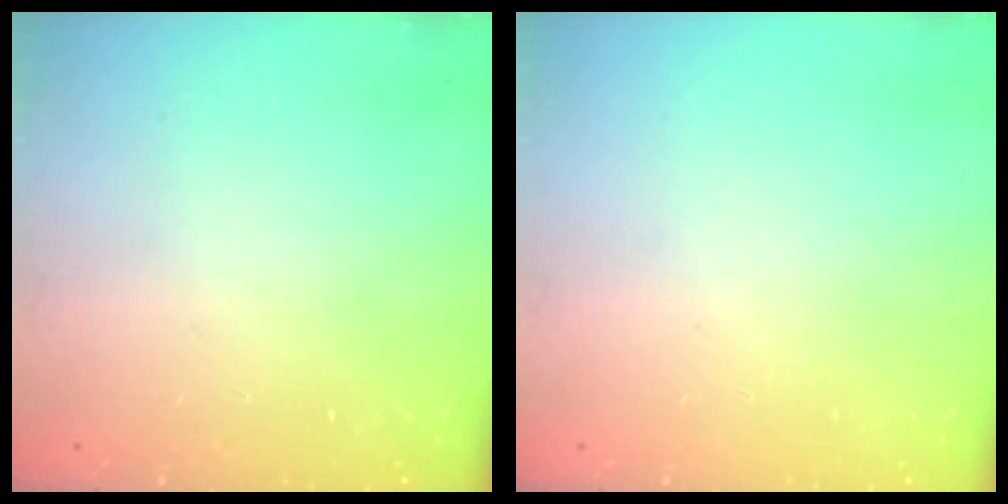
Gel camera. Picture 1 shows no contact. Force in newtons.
{"total": 0.0}